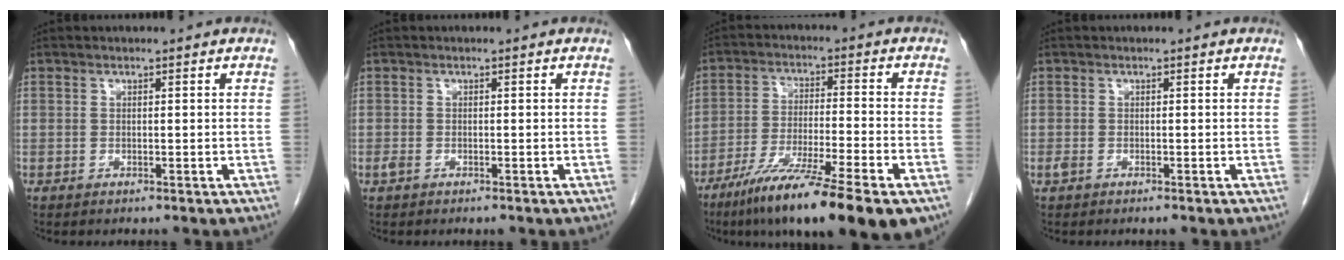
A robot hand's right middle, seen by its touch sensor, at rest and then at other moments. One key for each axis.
{"total": 1.5, "fx": -0.8, "fy": 0.8, "fz": 1.1, "tx": -0.026, "ty": -0.003, "tz": -0.007}
{"total": 17.1, "fx": -11.4, "fy": 0.8, "fz": 12.8, "tx": -0.188, "ty": -0.045, "tz": -0.191}
{"total": 1.4, "fx": -0.8, "fy": 0.7, "fz": 1.0, "tx": -0.026, "ty": -0.003, "tz": -0.008}